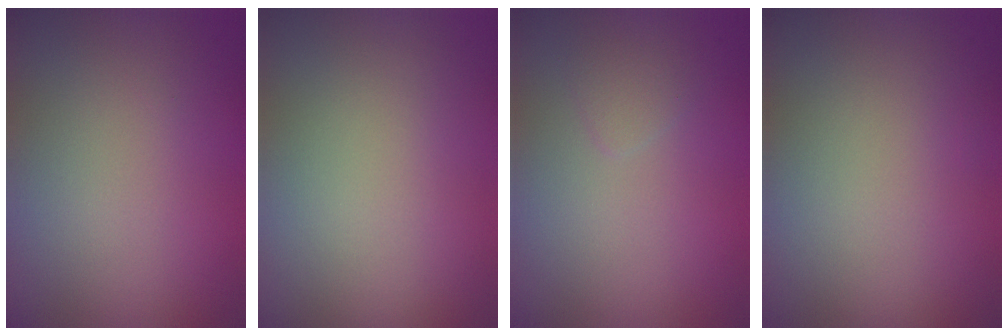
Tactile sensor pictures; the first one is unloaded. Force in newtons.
{"total": 0.0}
{"total": 0.8, "press": 0.8, "slide": 0.0}
{"total": 0.0}